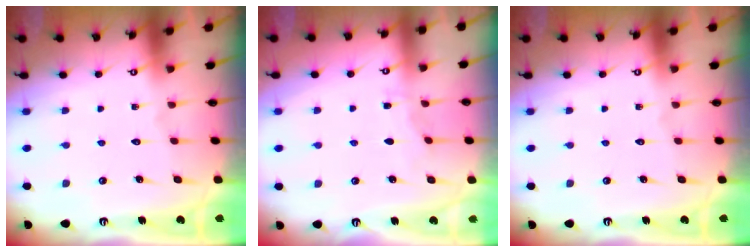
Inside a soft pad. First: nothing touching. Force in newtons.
{"total": 2.8, "press": 2.8, "slide": 0.3}
{"total": 0.0}